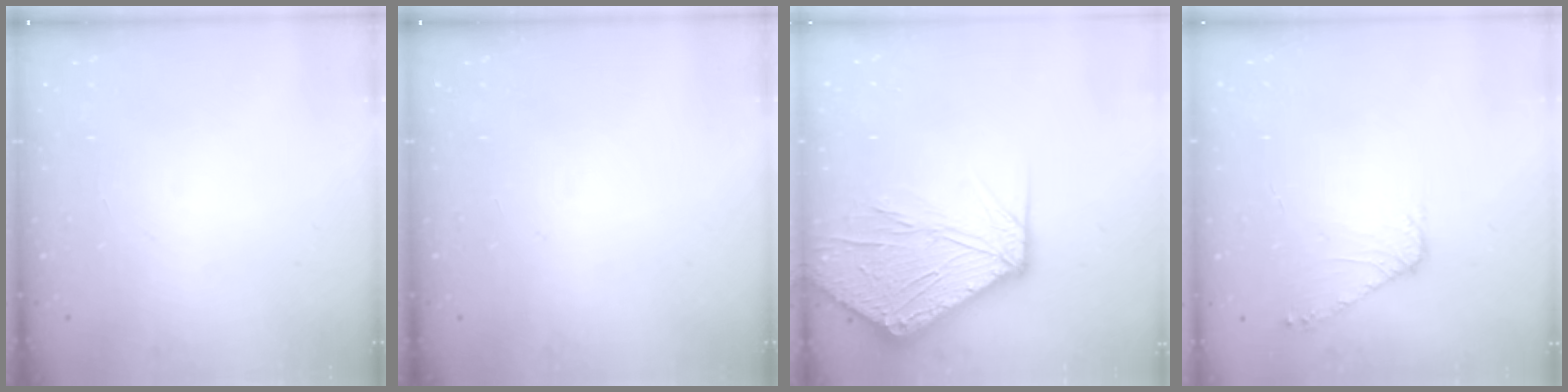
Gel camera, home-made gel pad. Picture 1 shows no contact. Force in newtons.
{"total": 0.0}
{"total": 13.2, "press": 13.1, "slide": 1.6}
{"total": 6.7, "press": 6.6, "slide": 0.9}